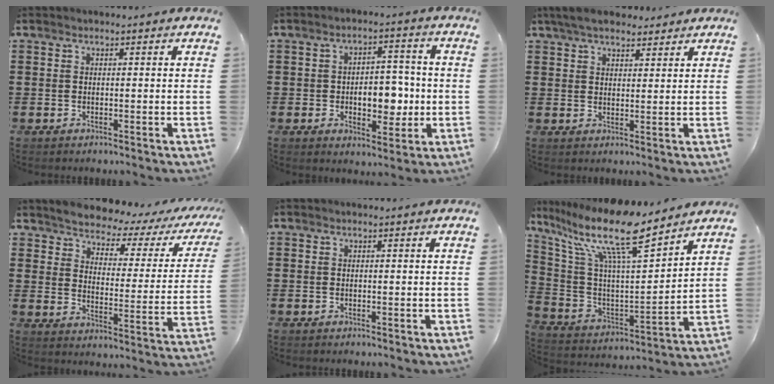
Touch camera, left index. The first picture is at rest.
{"total": 7.5, "force": [-1.0, 4.3, 6.0], "torque": [-0.087, 0.003, -0.023]}
{"total": 4.5, "force": [3.7, 1.5, 2.0], "torque": [-0.049, 0.000, 0.070]}
{"total": 3.3, "force": [3.2, 0.5, 0.4], "torque": [-0.033, -0.033, 0.046]}
{"total": 0.0}
{"total": 14.7, "force": [10.2, 2.7, 10.2], "torque": [-0.227, -0.062, 0.167]}